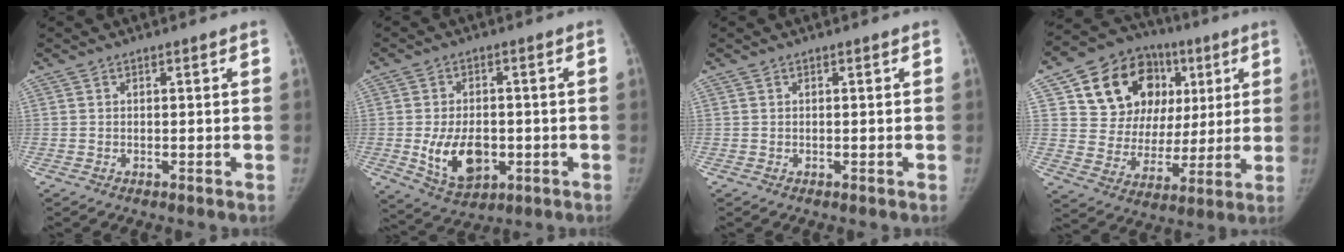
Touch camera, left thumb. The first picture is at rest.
{"total": 10.4, "force": [-2.0, 6.6, 7.7], "torque": [-0.114, -0.002, -0.019]}
{"total": 0.0}
{"total": 21.3, "force": [7.4, 16.3, 11.6], "torque": [-0.128, 0.018, 0.134]}